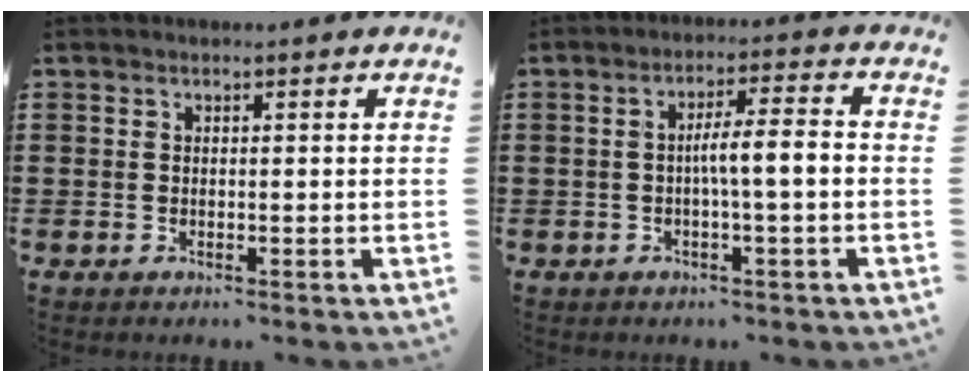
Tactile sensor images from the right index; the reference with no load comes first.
{"total": 4.7, "force": [-0.6, 0.4, 4.6], "torque": [-0.084, 0.001, -0.015]}